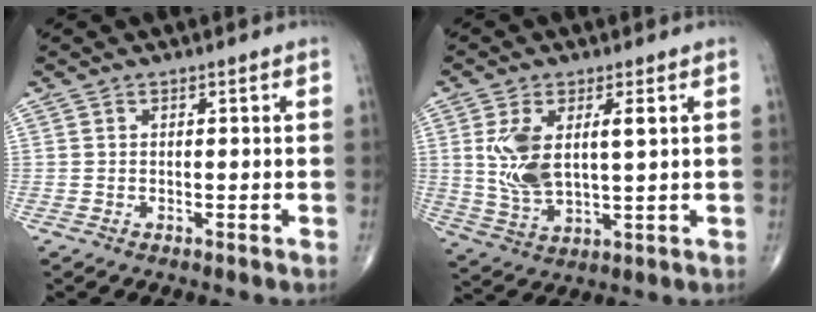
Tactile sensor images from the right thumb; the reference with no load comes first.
{"total": 10.5, "force": [2.3, 4.6, 9.2], "torque": [-0.182, -0.012, 0.053]}